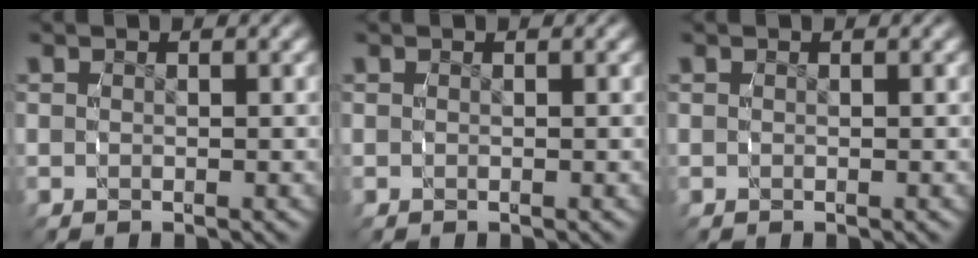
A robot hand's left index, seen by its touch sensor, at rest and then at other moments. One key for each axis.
{"total": 0.0}
{"total": 0.0}